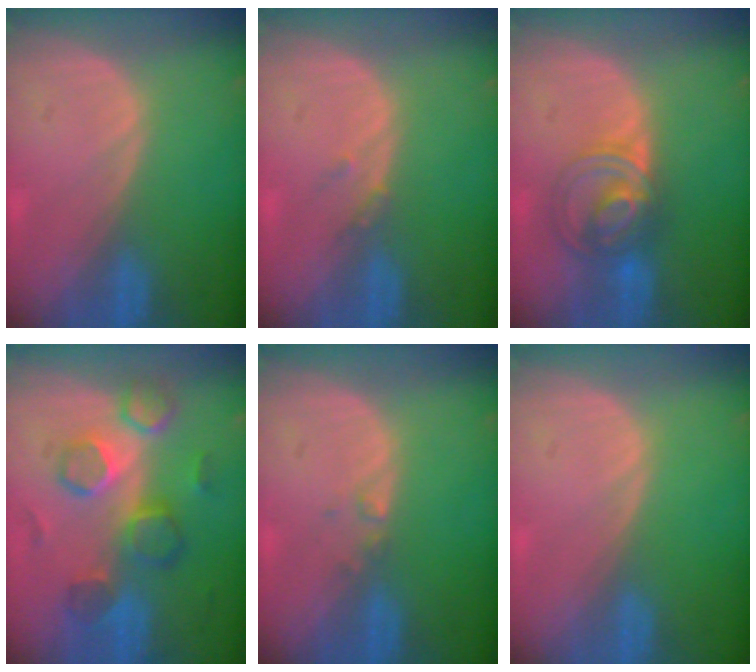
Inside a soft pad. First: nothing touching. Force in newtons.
{"total": 1.3, "press": 1.1, "slide": 0.7}
{"total": 6.4, "press": 6.3, "slide": 1.6}
{"total": 8.7, "press": 8.4, "slide": 2.3}
{"total": 0.9, "press": 0.9, "slide": 0.1}
{"total": 0.0}